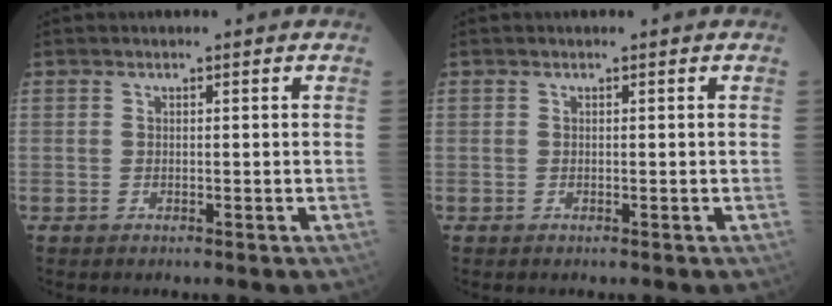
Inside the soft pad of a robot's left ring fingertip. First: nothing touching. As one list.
[{"total": 0.0}]